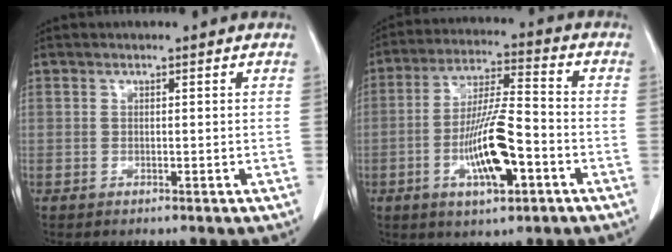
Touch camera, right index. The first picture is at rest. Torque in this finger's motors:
{"motor_torque": [1.40, -0.65, 0.32, 0.12]}